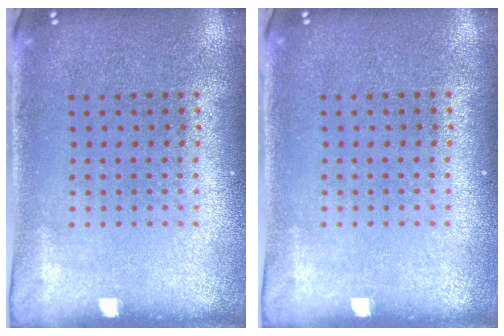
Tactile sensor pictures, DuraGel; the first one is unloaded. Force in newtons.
{"total": 0.0}